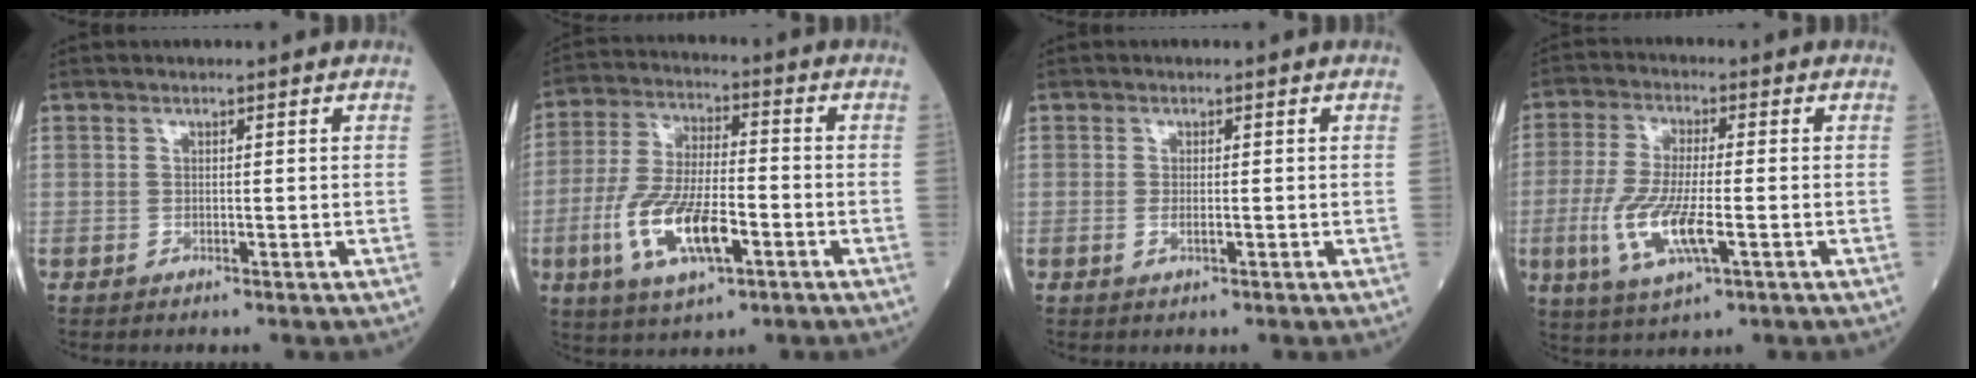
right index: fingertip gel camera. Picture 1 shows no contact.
{"total": 13.9, "force": [-4.9, 4.6, 12.1], "torque": [-0.255, -0.005, -0.087]}
{"total": 1.8, "force": [-0.4, 0.9, 1.5], "torque": [-0.039, 0.000, -0.005]}
{"total": 11.1, "force": [-3.1, 2.9, 10.2], "torque": [-0.223, -0.015, -0.052]}